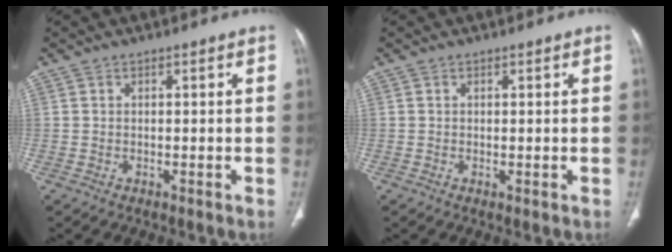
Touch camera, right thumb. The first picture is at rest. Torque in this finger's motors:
{"motor_torque": [-0.14, 0.63, 0.31, -0.14, 0.08]}